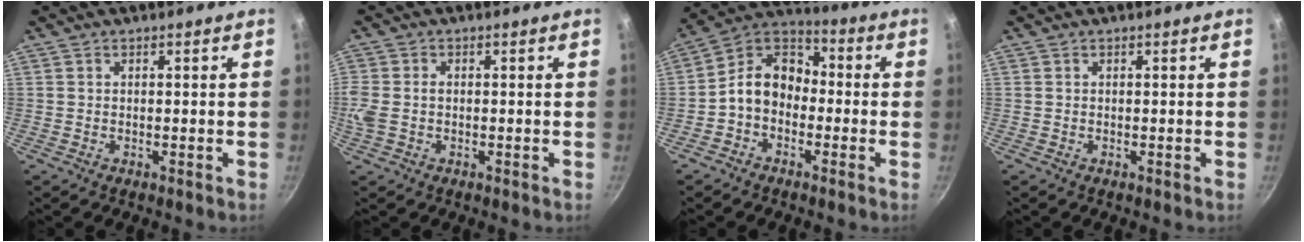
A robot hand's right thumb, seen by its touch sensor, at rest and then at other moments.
{"total": 4.3, "force": [-0.3, 2.9, 3.2], "torque": [-0.076, 0.001, -0.009]}
{"total": 10.2, "force": [-2.2, 7.7, 6.2], "torque": [-0.076, 0.049, -0.068]}
{"total": 0.0}